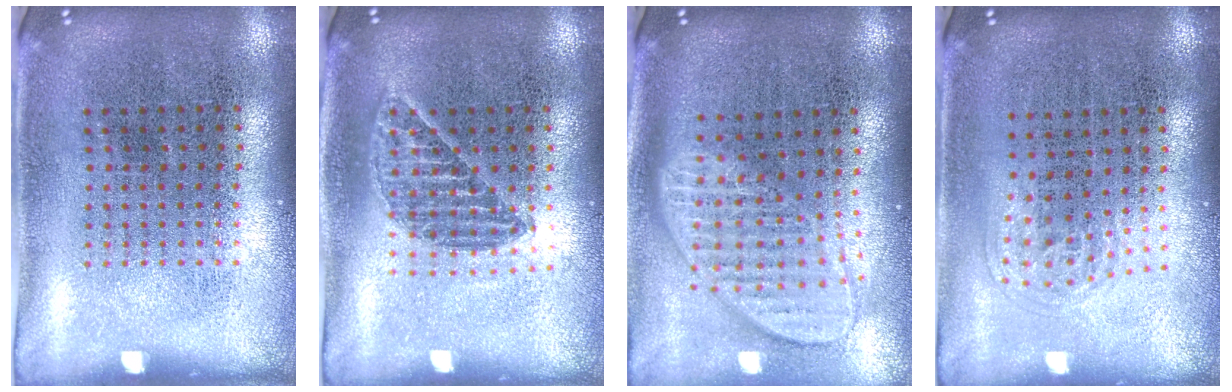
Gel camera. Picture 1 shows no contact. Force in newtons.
{"total": 1.2, "press": 1.1, "slide": 0.5}
{"total": 2.1, "press": 1.6, "slide": 1.4}
{"total": 1.0, "press": 0.6, "slide": 0.8}